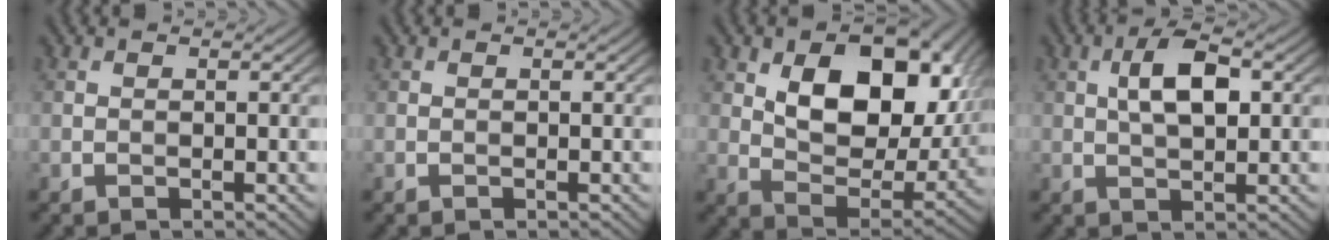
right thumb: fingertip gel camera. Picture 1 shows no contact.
{"total": 0.0}
{"total": 14.1, "force": [4.2, 8.7, 10.3], "torque": [-0.167, -0.014, 0.078]}
{"total": 5.8, "force": [1.2, 2.5, 5.1], "torque": [-0.098, 0.007, 0.021]}